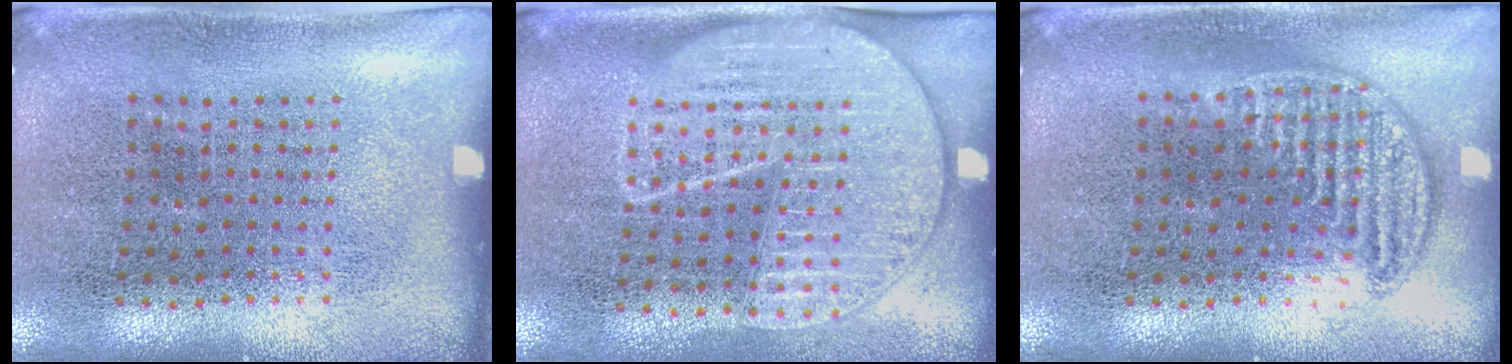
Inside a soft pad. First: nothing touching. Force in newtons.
{"total": 1.8, "press": 1.6, "slide": 0.9}
{"total": 1.0, "press": 0.9, "slide": 0.1}